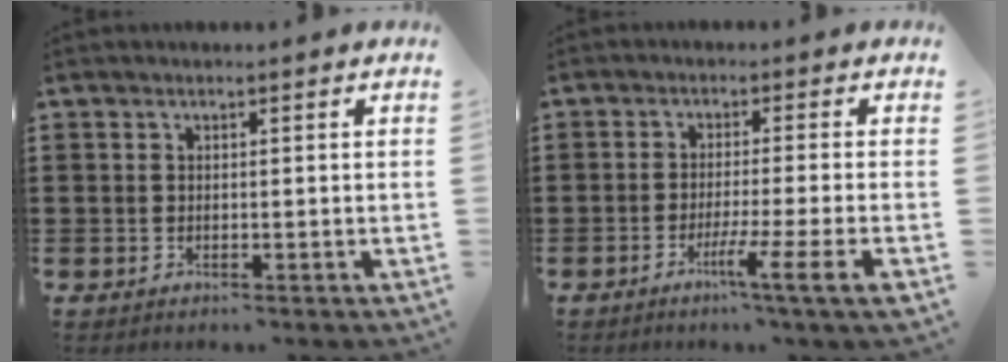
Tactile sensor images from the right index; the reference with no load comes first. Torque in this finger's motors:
{"motor_torque": [1.72, -0.11, 0.41, 0.12]}